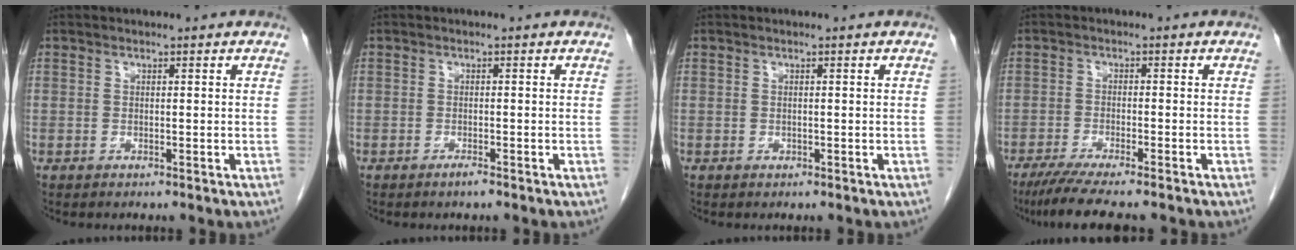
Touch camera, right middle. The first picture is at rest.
{"total": 1.0, "force": [-0.8, 0.0, 0.6], "torque": [-0.015, -0.002, -0.014]}
{"total": 0.0}
{"total": 8.7, "force": [-7.1, 0.3, 5.0], "torque": [-0.076, -0.023, -0.114]}